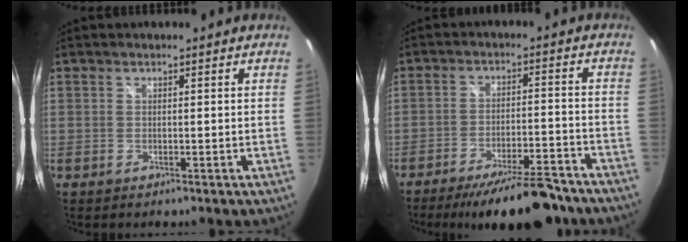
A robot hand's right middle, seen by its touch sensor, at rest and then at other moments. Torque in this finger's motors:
{"motor_torque": [1.09, -1.05, 0.19, 0.10]}